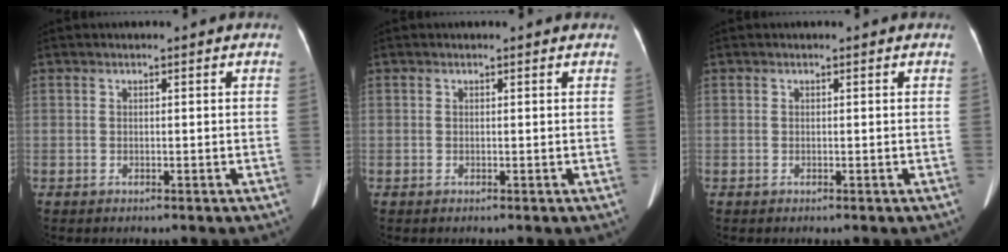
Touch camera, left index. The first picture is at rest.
{"total": 0.8, "force": [0.7, 0.1, 0.1], "torque": [-0.008, -0.001, 0.001]}
{"total": 0.0}